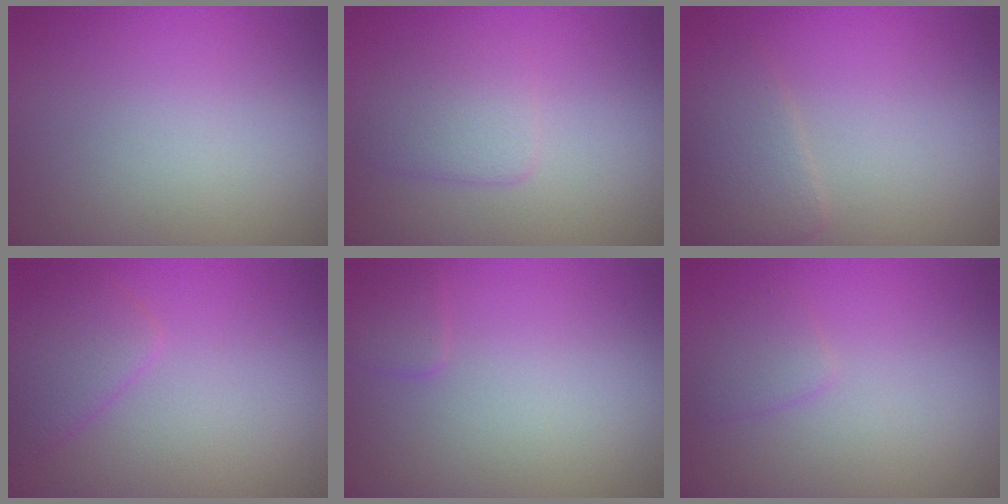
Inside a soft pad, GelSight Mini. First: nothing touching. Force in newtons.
{"total": 2.1, "press": 2.1, "slide": 0.0}
{"total": 2.4, "press": 2.4, "slide": 0.0}
{"total": 2.5, "press": 2.5, "slide": 0.1}
{"total": 0.9, "press": 0.9, "slide": 0.1}
{"total": 1.2, "press": 1.2, "slide": 0.0}